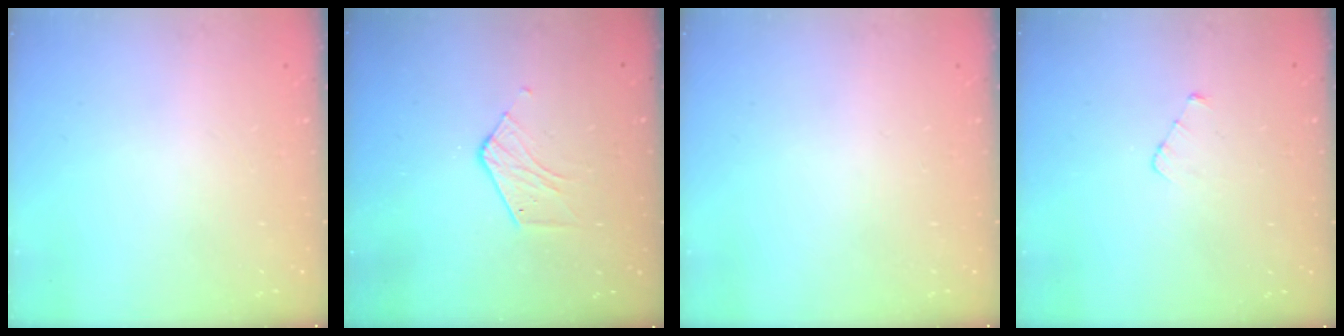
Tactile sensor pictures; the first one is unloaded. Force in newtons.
{"total": 5.9, "press": 5.9, "slide": 0.6}
{"total": 0.0}
{"total": 2.9, "press": 2.9, "slide": 0.3}